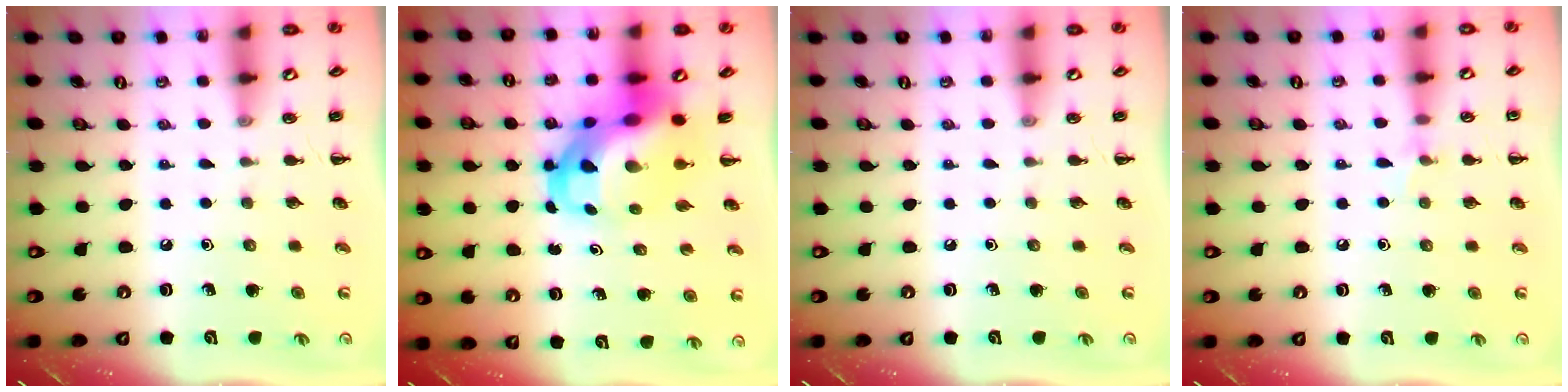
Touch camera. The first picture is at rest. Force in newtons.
{"total": 11.7, "press": 11.2, "slide": 3.3}
{"total": 0.0}
{"total": 5.0, "press": 4.7, "slide": 1.7}